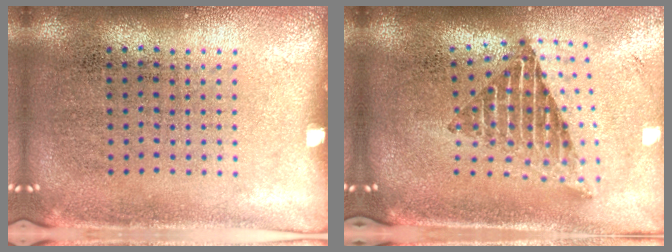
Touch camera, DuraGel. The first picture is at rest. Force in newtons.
{"total": 2.2, "press": 1.6, "slide": 1.5}